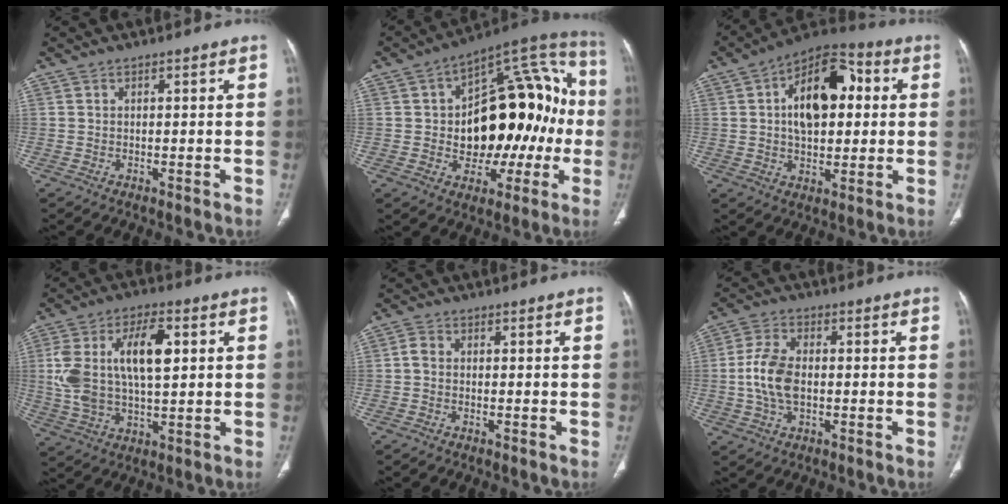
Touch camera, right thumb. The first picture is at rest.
{"total": 25.8, "force": [-1.1, 15.1, 20.8], "torque": [-0.244, 0.051, -0.007]}
{"total": 16.8, "force": [2.9, 9.8, 13.4], "torque": [-0.171, 0.021, 0.039]}
{"total": 15.6, "force": [3.0, 7.7, 13.3], "torque": [-0.253, 0.011, 0.058]}
{"total": 1.9, "force": [-0.3, 1.3, 1.3], "torque": [-0.024, 0.006, -0.014]}
{"total": 8.5, "force": [-0.7, 5.0, 6.8], "torque": [-0.139, 0.011, -0.017]}